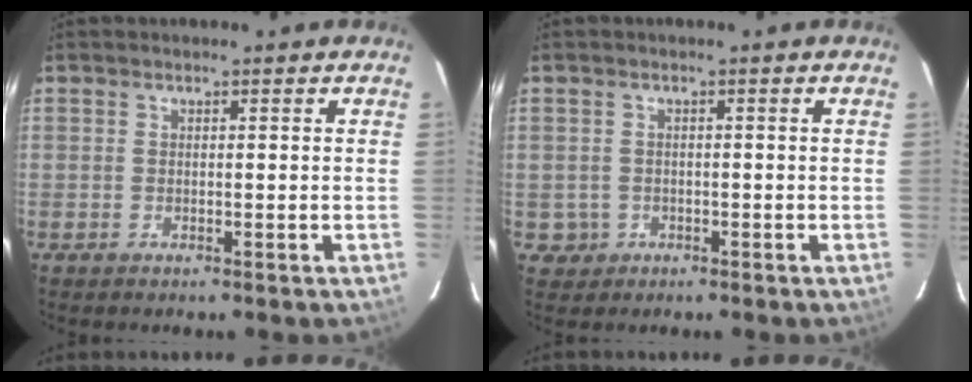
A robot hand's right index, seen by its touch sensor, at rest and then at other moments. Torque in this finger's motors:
{"motor_torque": [-0.04, 0.10, -0.51, -0.20]}